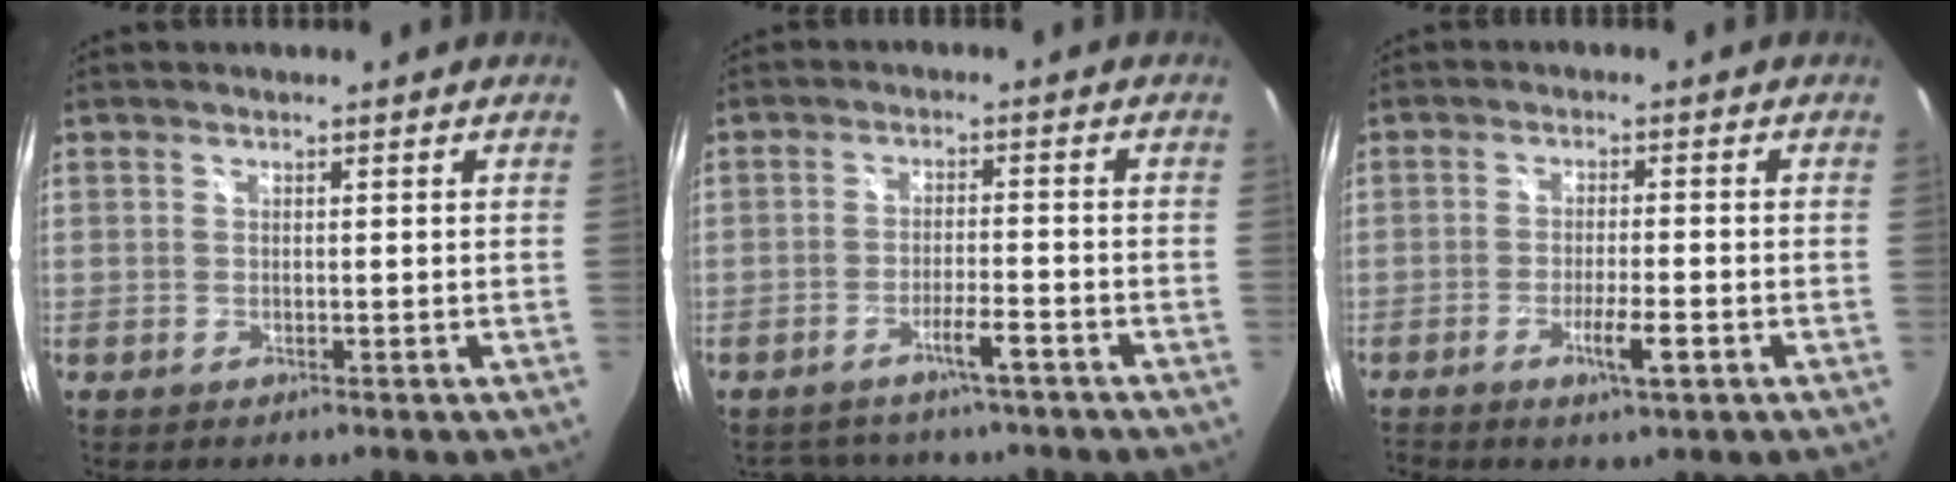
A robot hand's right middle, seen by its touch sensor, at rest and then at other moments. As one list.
[{"total": 6.6, "force": [-5.6, 1.8, 3.0], "torque": [-0.066, -0.001, -0.083]}, {"total": 4.7, "force": [-2.5, 0.4, 4.0], "torque": [-0.082, -0.008, -0.044]}]